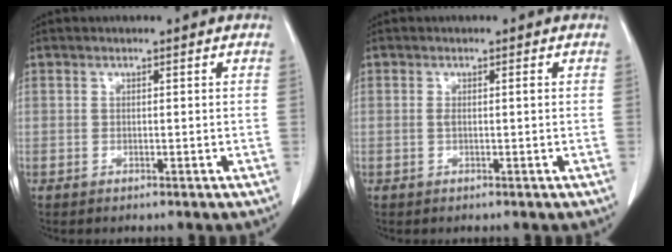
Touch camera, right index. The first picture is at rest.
{"total": 0.9, "force": [0.0, 0.0, 0.9], "torque": [-0.020, -0.001, 0.002]}